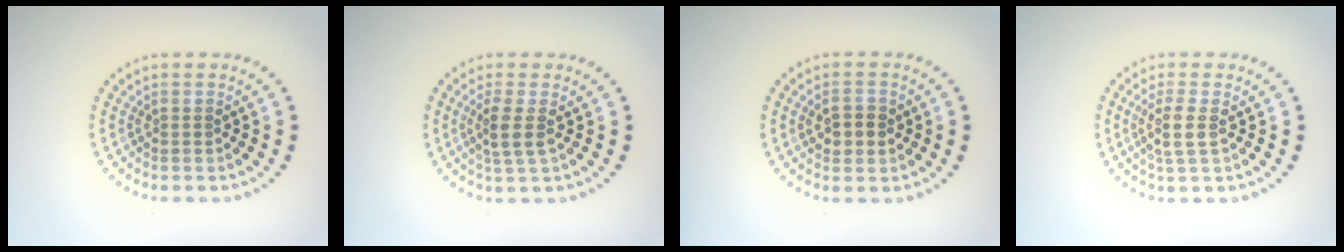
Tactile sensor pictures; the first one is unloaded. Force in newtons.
{"total": 2.3, "press": 1.8, "slide": 1.4}
{"total": 2.5, "press": 2.5, "slide": 0.3}
{"total": 2.3, "press": 2.0, "slide": 1.1}